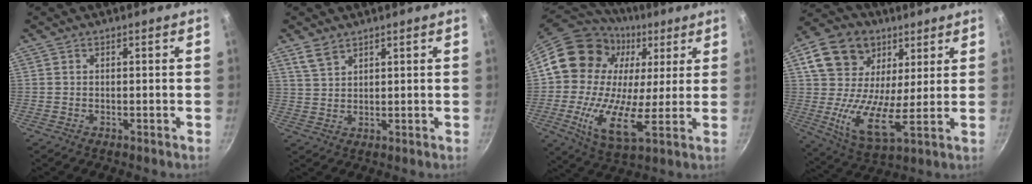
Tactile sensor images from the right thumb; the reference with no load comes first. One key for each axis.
{"total": 3.9, "fx": 2.9, "fy": 1.9, "fz": 1.8, "tx": -0.032, "ty": -0.010, "tz": 0.060}
{"total": 22.5, "fx": 4.6, "fy": 15.4, "fz": 15.8, "tx": -0.266, "ty": -0.006, "tz": 0.064}
{"total": 17.5, "fx": 6.7, "fy": 12.1, "fz": 10.8, "tx": -0.195, "ty": -0.017, "tz": 0.110}